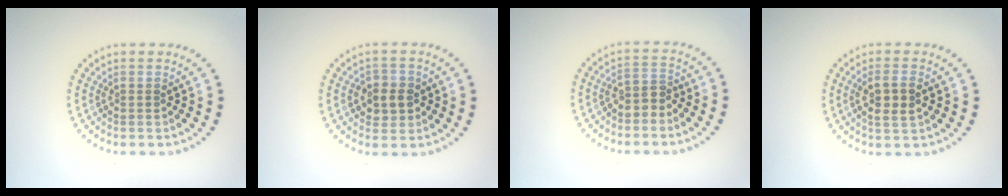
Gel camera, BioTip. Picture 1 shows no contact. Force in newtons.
{"total": 2.8, "press": 2.7, "slide": 0.6}
{"total": 1.8, "press": 1.6, "slide": 1.0}
{"total": 2.8, "press": 2.7, "slide": 0.8}